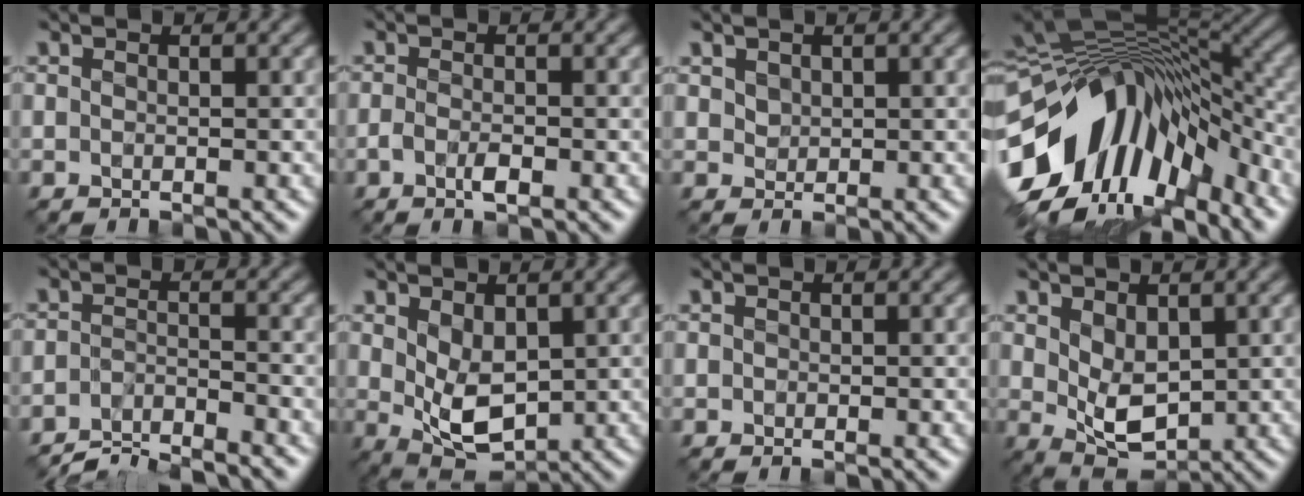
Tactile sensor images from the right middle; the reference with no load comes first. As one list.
[{"total": 1.7, "force": [-0.8, 0.6, 1.3], "torque": [-0.029, -0.002, -0.017]}, {"total": 1.0, "force": [0.6, 0.7, 0.3], "torque": [-0.005, -0.003, 0.016]}, {"total": 15.8, "force": [-4.8, 9.3, 11.8], "torque": [-0.213, -0.002, -0.075]}, {"total": 4.3, "force": [-4.1, 0.7, 1.2], "torque": [-0.020, -0.002, -0.078]}, {"total": 4.8, "force": [0.5, 2.9, 3.8], "torque": [-0.077, -0.010, 0.022]}, {"total": 0.0}, {"total": 4.2, "force": [0.6, 2.7, 3.2], "torque": [-0.065, -0.008, 0.025]}]